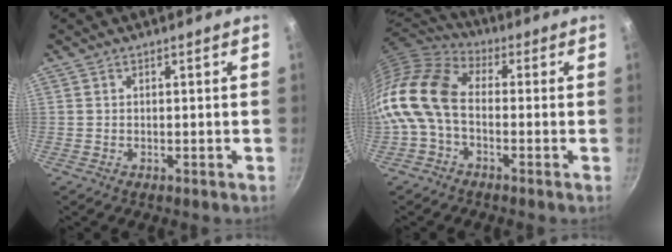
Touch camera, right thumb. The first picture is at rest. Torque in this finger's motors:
{"motor_torque": [0.64, 1.88, 1.44, -1.34, 0.45]}